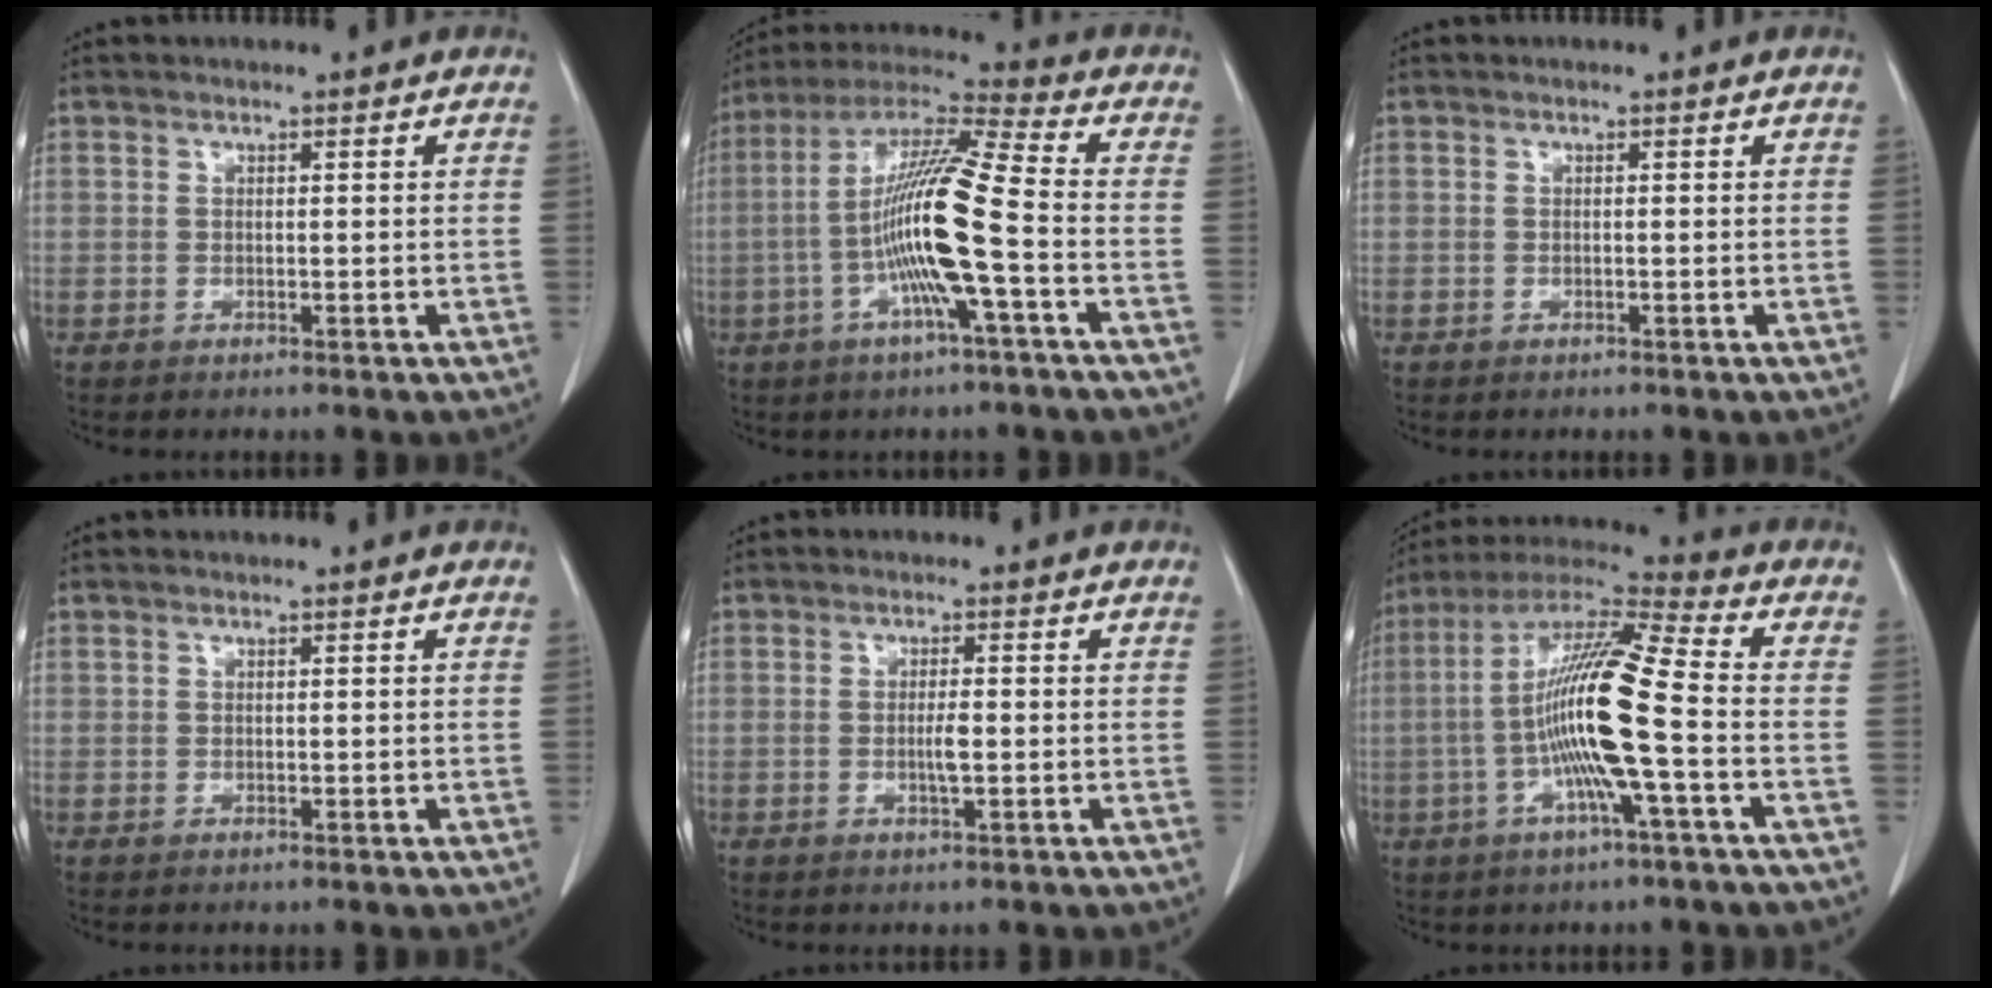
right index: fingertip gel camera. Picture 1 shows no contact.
{"total": 15.2, "force": [-3.0, -0.1, 15.0], "torque": [-0.291, 0.006, -0.066]}
{"total": 0.0}
{"total": 0.0}
{"total": 2.5, "force": [-0.3, 0.3, 2.5], "torque": [-0.046, 0.000, -0.002]}
{"total": 16.4, "force": [-2.5, 0.5, 16.2], "torque": [-0.313, 0.005, -0.056]}